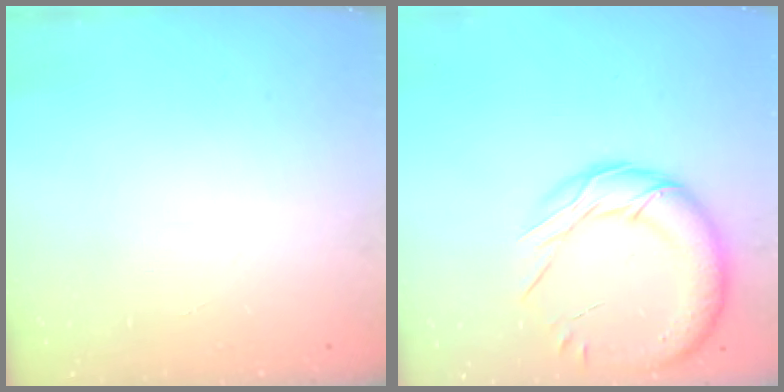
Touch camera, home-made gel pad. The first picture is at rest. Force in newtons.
{"total": 16.6, "press": 16.4, "slide": 2.3}